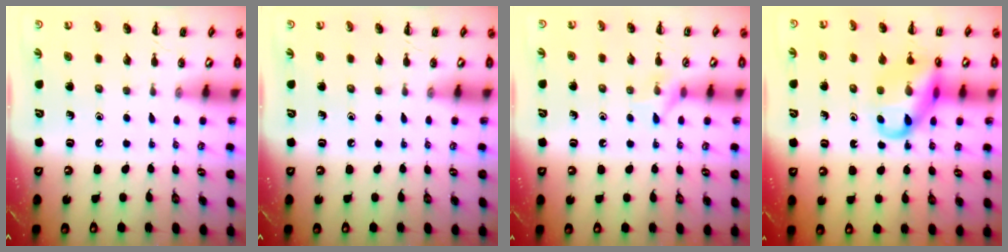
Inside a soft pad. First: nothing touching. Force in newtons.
{"total": 0.0}
{"total": 6.4, "press": 6.3, "slide": 0.9}
{"total": 15.5, "press": 15.3, "slide": 2.3}